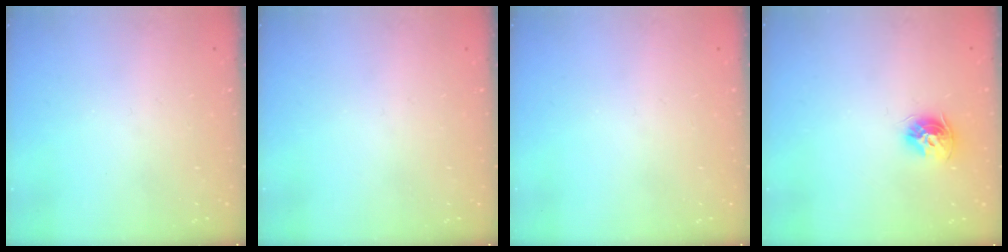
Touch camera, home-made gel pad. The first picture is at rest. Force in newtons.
{"total": 0.0}
{"total": 0.0}
{"total": 8.9, "press": 8.8, "slide": 1.2}